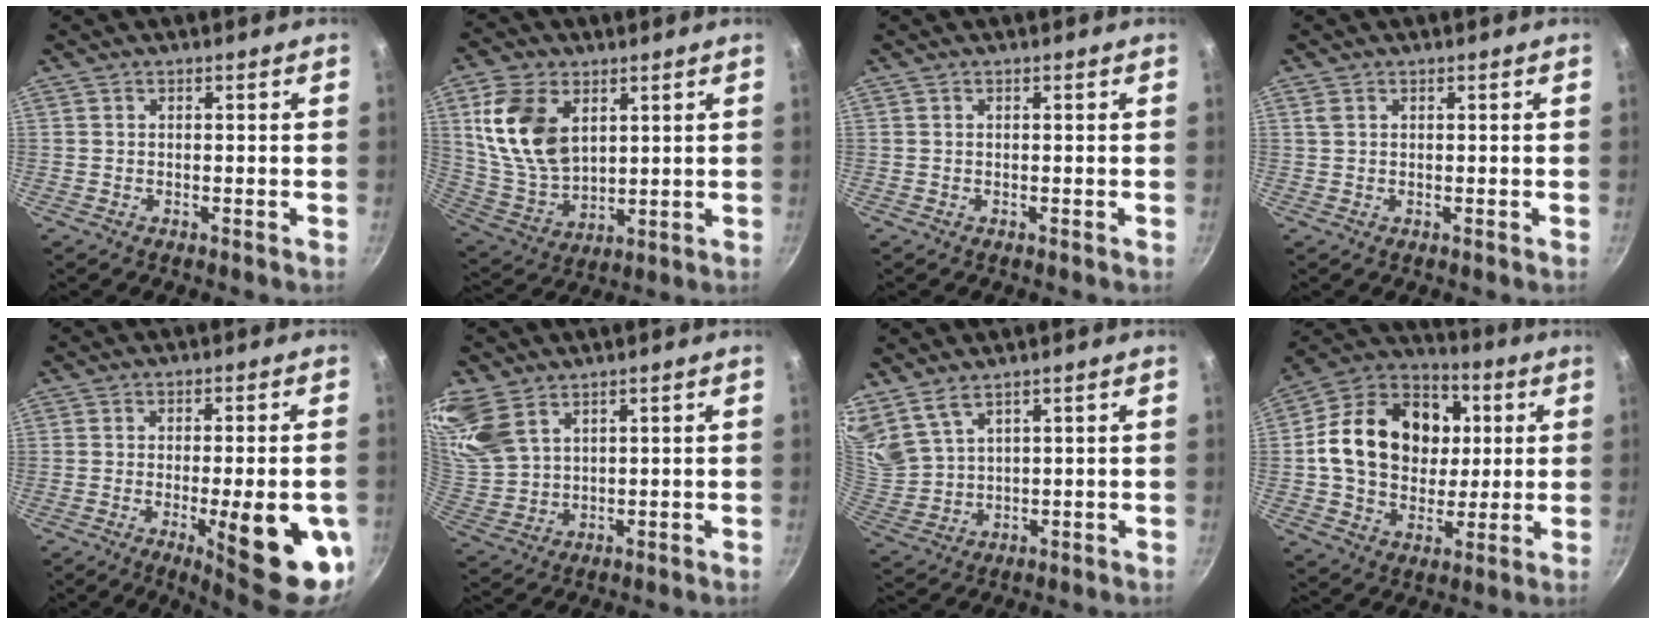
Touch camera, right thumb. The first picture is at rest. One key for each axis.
{"total": 15.4, "fx": 5.0, "fy": 9.9, "fz": 10.7, "tx": -0.186, "ty": -0.023, "tz": 0.112}
{"total": 0.0}
{"total": 1.2, "fx": 0.6, "fy": 0.8, "fz": 0.7, "tx": -0.014, "ty": 0.002, "tz": 0.012}
{"total": 17.4, "fx": -5.0, "fy": 4.6, "fz": 16.0, "tx": -0.180, "ty": 0.003, "tz": -0.056}
{"total": 12.5, "fx": 7.8, "fy": 7.6, "fz": 6.1, "tx": -0.130, "ty": -0.009, "tz": 0.174}
{"total": 7.6, "fx": 5.9, "fy": 3.2, "fz": 3.7, "tx": -0.062, "ty": -0.031, "tz": 0.137}
{"total": 22.5, "fx": 3.1, "fy": 17.5, "fz": 13.7, "tx": -0.208, "ty": 0.021, "tz": 0.049}